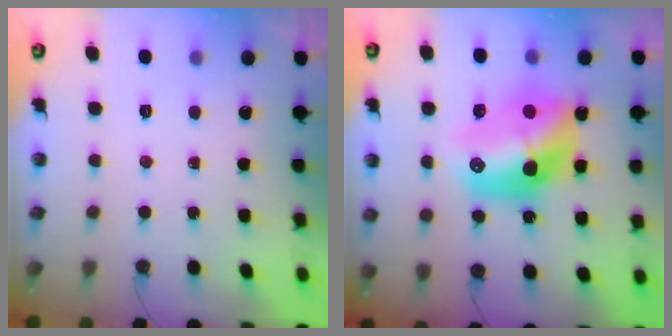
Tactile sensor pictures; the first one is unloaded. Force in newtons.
{"total": 16.2, "press": 16.2, "slide": 1.5}